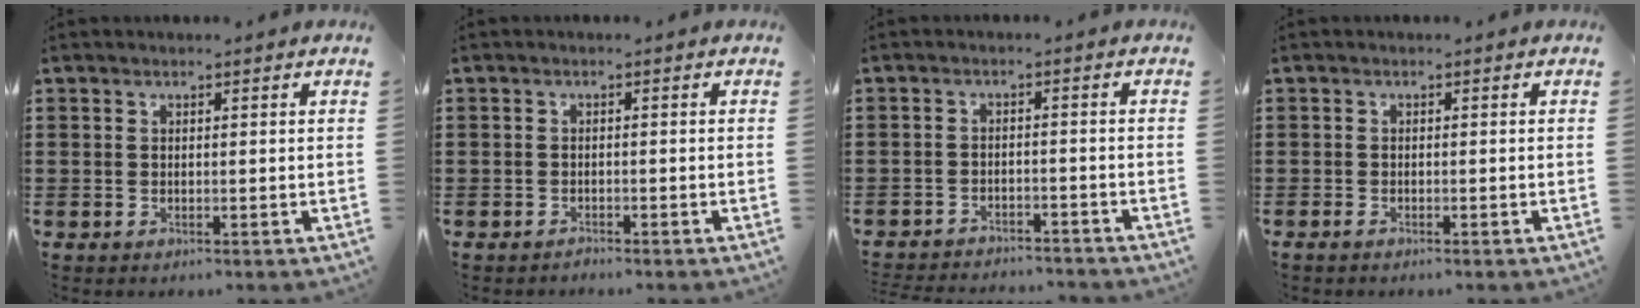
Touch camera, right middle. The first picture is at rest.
{"total": 0.8, "force": [-0.8, 0.2, 0.0], "torque": [-0.002, 0.001, -0.017]}
{"total": 2.9, "force": [-2.9, 0.2, 0.0], "torque": [-0.006, -0.001, -0.062]}
{"total": 0.5, "force": [-0.4, 0.1, 0.3], "torque": [-0.007, -0.003, -0.008]}